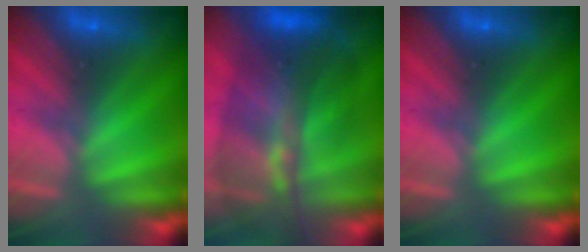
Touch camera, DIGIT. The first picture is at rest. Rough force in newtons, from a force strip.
{"total": 8.7}
{"total": 0.0}